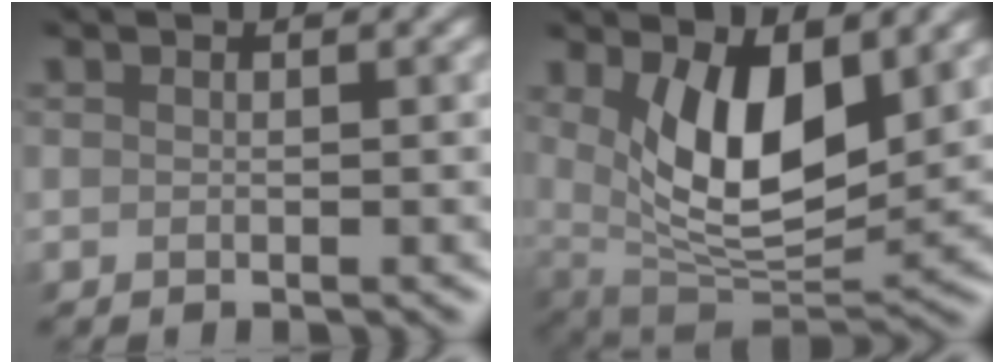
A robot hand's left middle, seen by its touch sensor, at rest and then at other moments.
{"total": 8.8, "force": [2.5, 4.2, 7.3], "torque": [-0.141, -0.019, 0.044]}